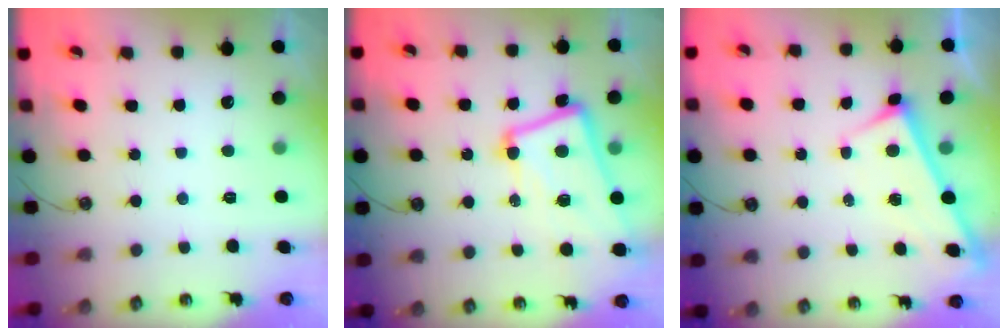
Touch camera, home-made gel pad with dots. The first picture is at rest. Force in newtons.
{"total": 12.2, "press": 12.0, "slide": 2.0}
{"total": 3.1, "press": 3.1, "slide": 0.2}